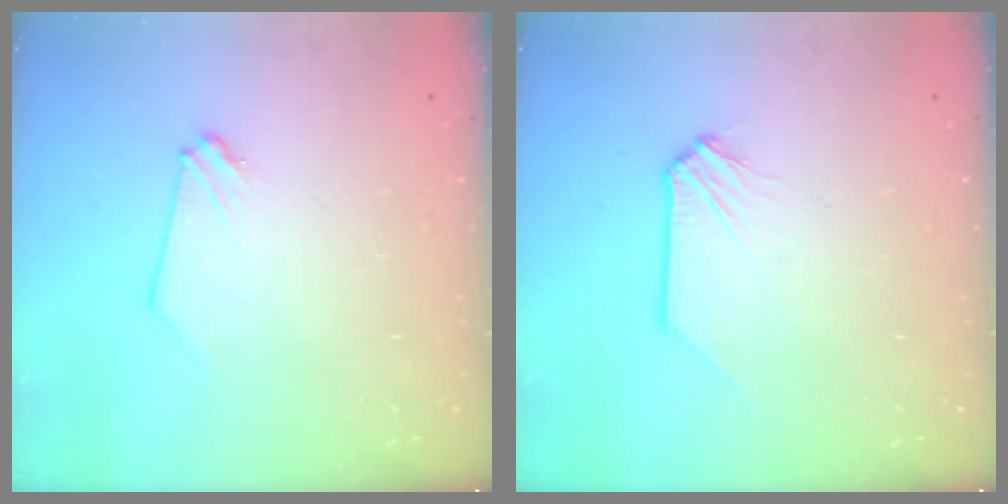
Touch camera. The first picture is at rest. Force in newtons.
{"total": 0.0}